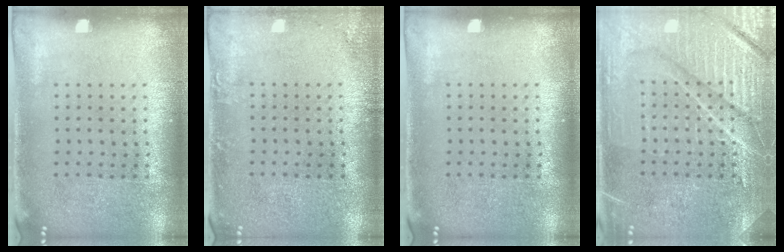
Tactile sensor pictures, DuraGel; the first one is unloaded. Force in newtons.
{"total": 1.3, "press": 1.3, "slide": 0.0}
{"total": 0.0}
{"total": 6.4, "press": 6.3, "slide": 0.8}